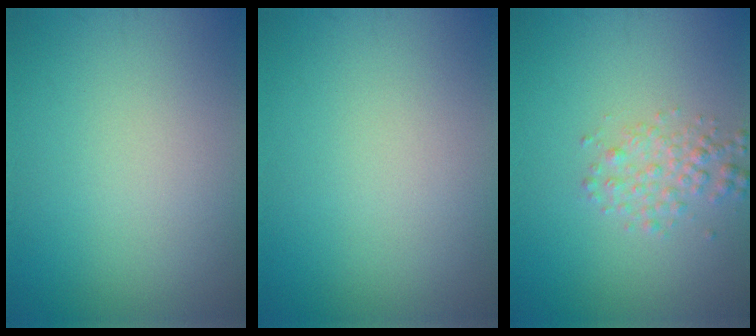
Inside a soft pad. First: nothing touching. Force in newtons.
{"total": 0.0}
{"total": 2.1, "press": 2.1, "slide": 0.1}